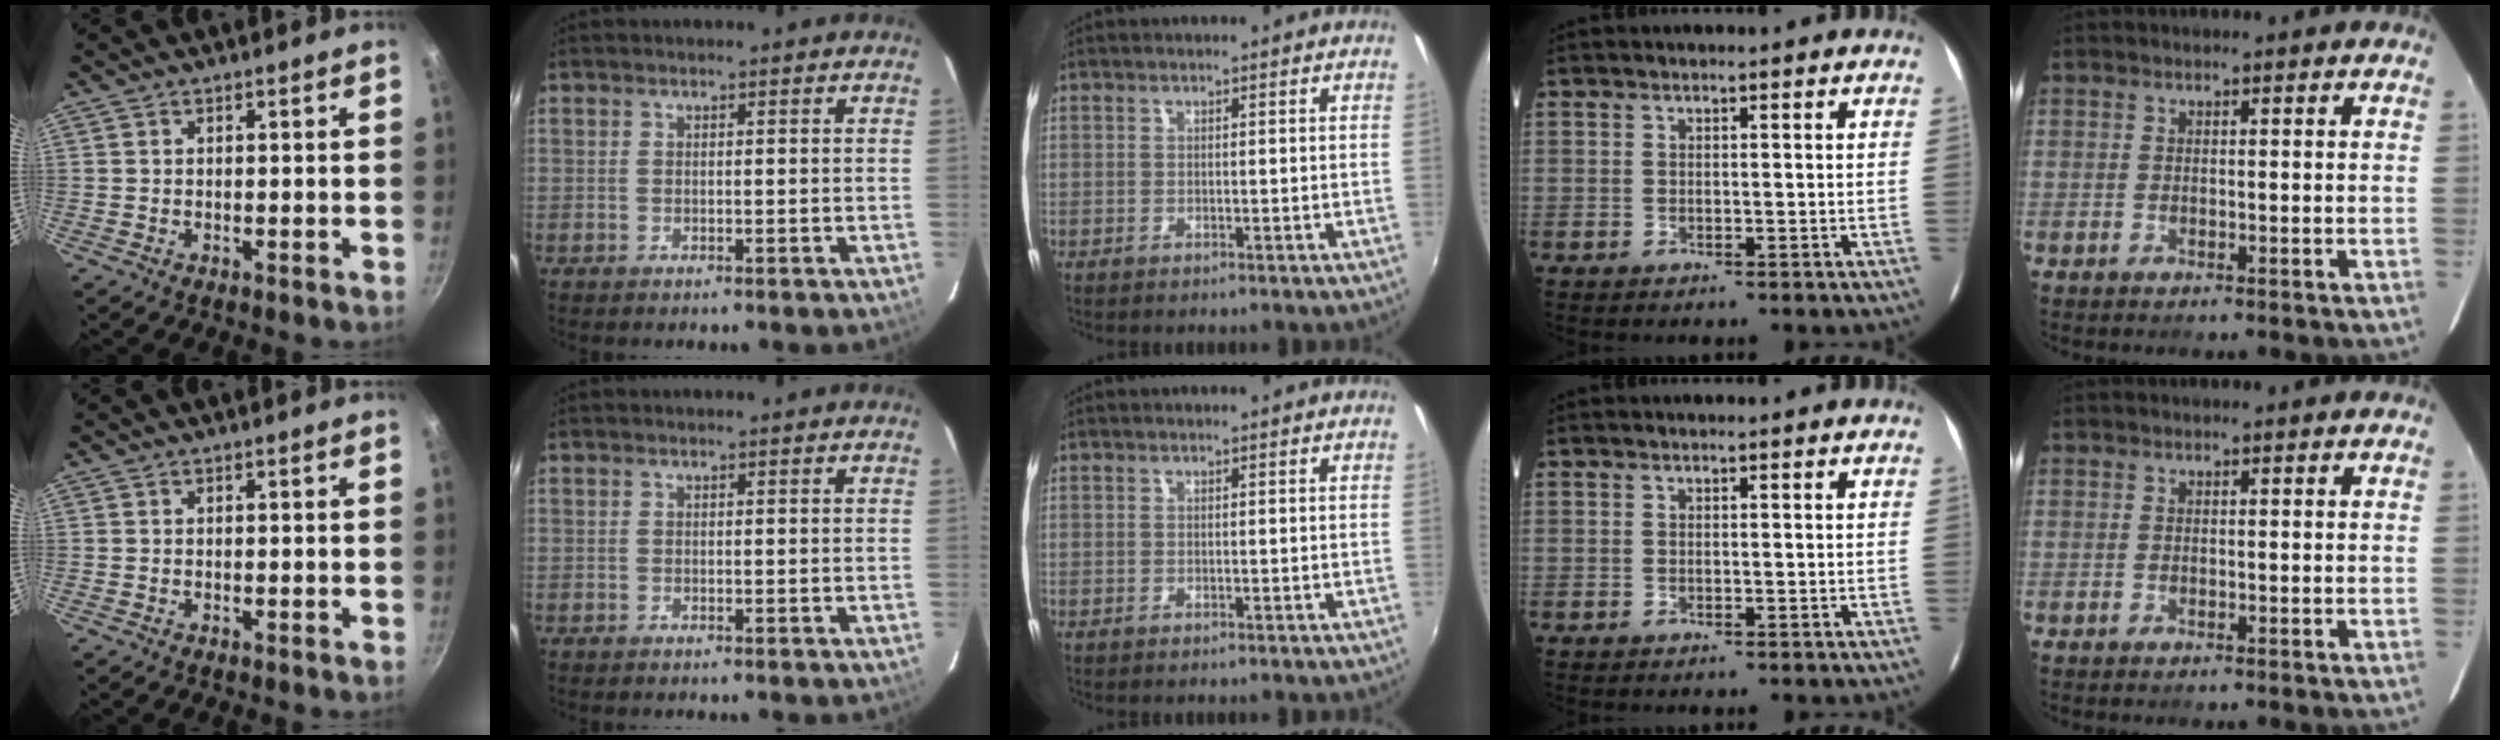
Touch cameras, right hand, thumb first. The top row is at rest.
{}